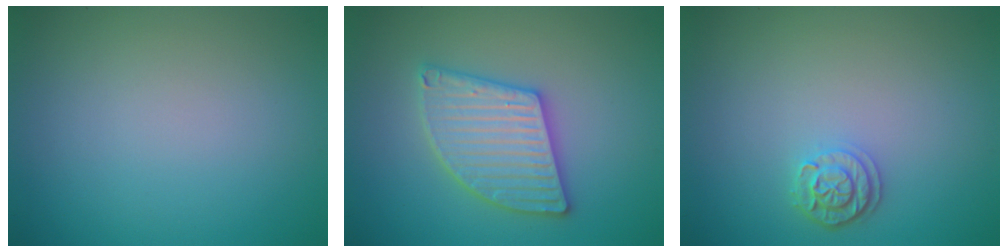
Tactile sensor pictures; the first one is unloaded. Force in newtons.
{"total": 5.4, "press": 5.4, "slide": 0.6}
{"total": 2.1, "press": 1.8, "slide": 0.9}